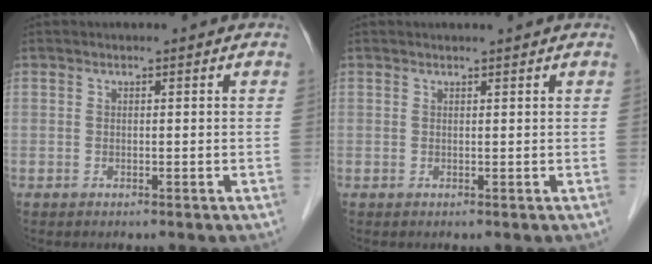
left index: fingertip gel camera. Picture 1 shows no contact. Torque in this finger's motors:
{"motor_torque": [0.58, -0.66, 0.07, 0.01]}